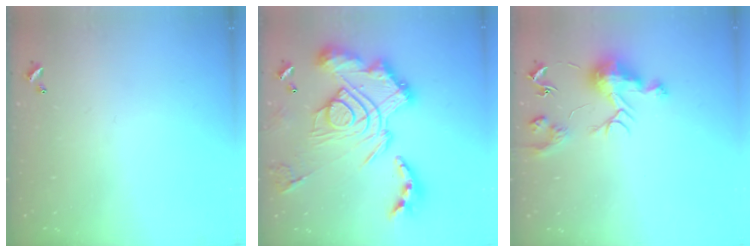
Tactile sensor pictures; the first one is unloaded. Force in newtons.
{"total": 4.2, "press": 3.4, "slide": 2.5}
{"total": 10.0, "press": 10.0, "slide": 0.6}